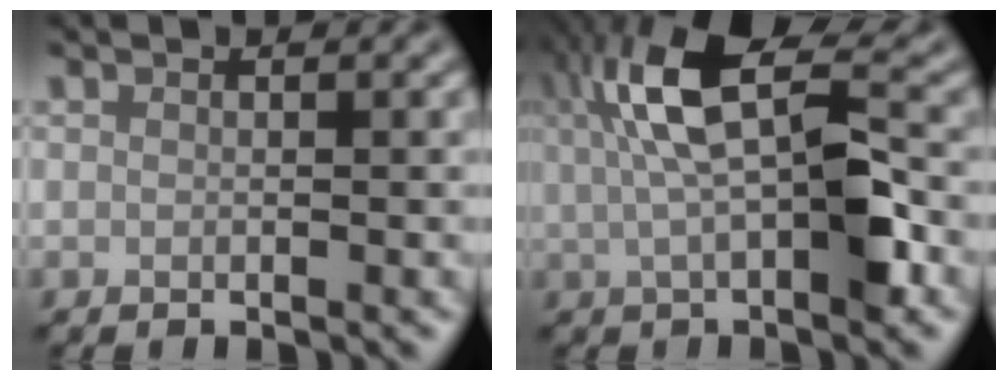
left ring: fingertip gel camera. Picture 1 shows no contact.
{"total": 7.9, "force": [1.0, 2.9, 7.3], "torque": [-0.137, 0.009, 0.015]}